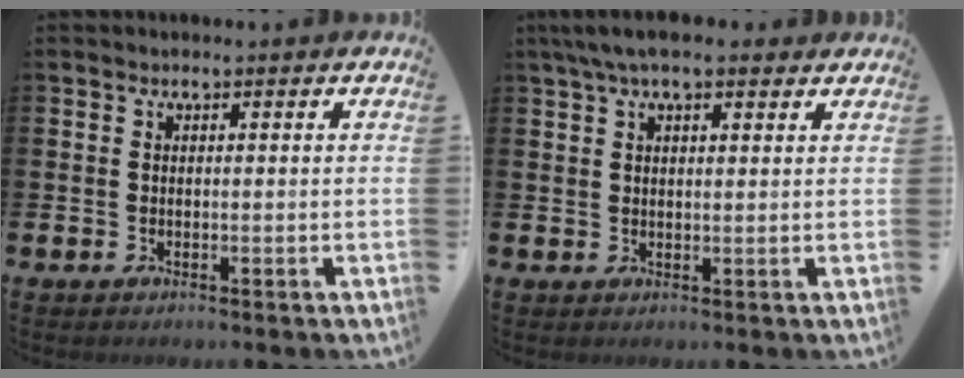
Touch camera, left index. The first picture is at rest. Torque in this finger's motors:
{"motor_torque": [0.95, -1.19, 0.82, 0.21]}